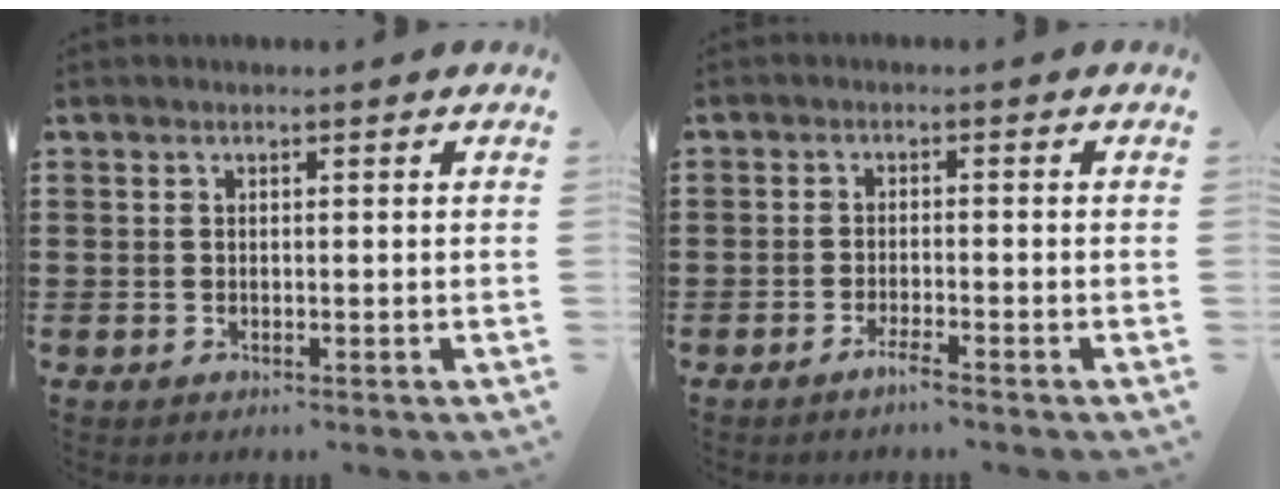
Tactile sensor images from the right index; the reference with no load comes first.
{"total": 2.2, "force": [-1.8, -0.1, 1.2], "torque": [-0.020, -0.001, -0.032]}